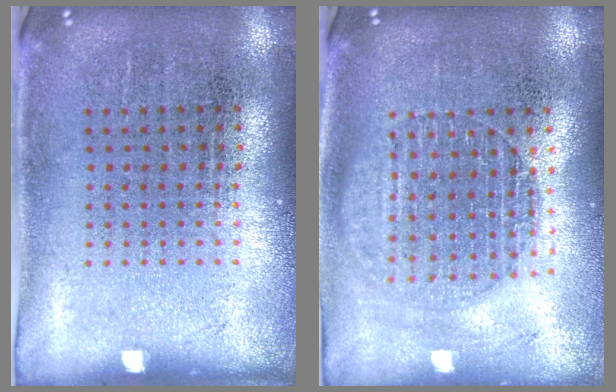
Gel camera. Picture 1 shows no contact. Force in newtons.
{"total": 1.6, "press": 1.4, "slide": 0.8}